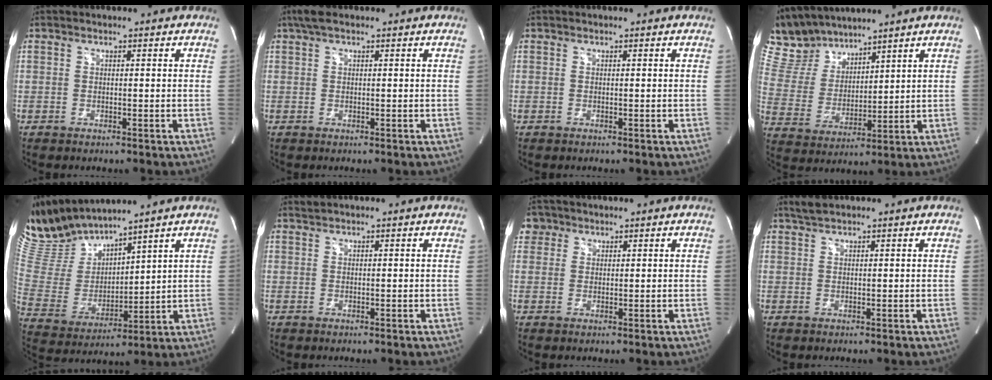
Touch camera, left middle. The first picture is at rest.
{"total": 2.7, "force": [1.8, 0.6, 1.9], "torque": [-0.045, 0.025, 0.036]}
{"total": 0.0}
{"total": 10.3, "force": [9.6, 3.2, 2.1], "torque": [-0.065, 0.018, 0.204]}
{"total": 12.0, "force": [11.5, 1.4, 3.5], "torque": [-0.091, 0.000, 0.247]}
{"total": 0.6, "force": [0.5, -0.2, 0.0], "torque": [-0.007, 0.004, 0.016]}
{"total": 3.1, "force": [1.7, 2.6, 0.1], "torque": [0.003, 0.012, 0.029]}
{"total": 1.8, "force": [1.6, 0.1, 0.7], "torque": [-0.020, 0.011, 0.036]}